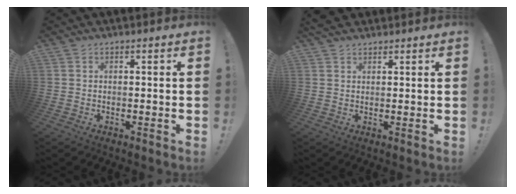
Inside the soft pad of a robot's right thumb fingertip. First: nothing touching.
{"total": 2.2, "force": [1.9, 1.1, 0.5], "torque": [-0.009, -0.008, 0.037]}